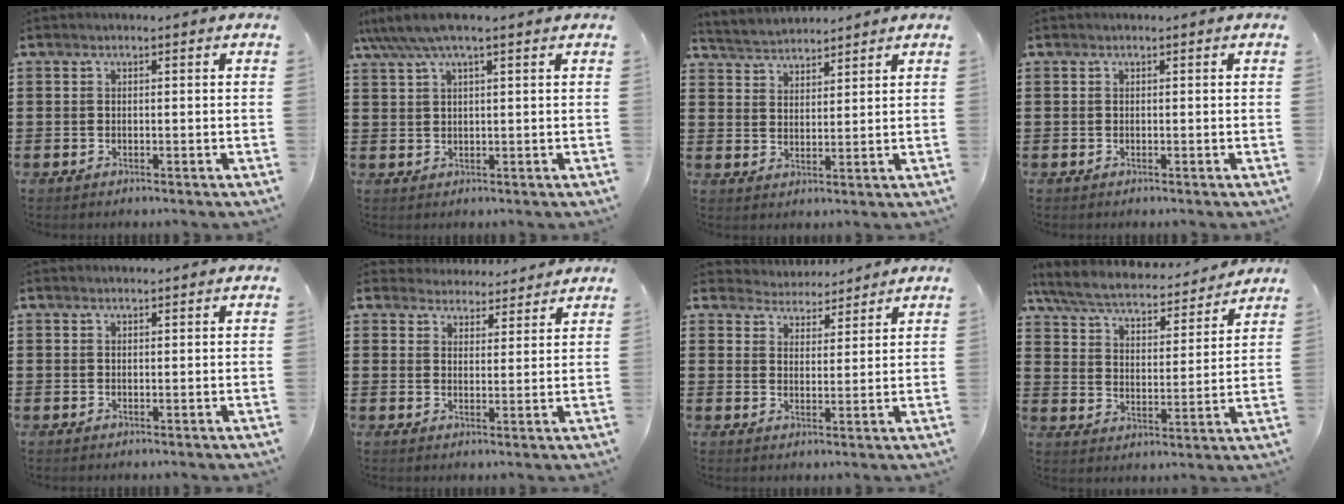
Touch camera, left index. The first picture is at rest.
{"total": 4.0, "force": [2.6, 0.5, 3.0], "torque": [-0.065, 0.003, 0.047]}
{"total": 3.4, "force": [3.3, 0.6, -0.2], "torque": [-0.011, -0.013, 0.060]}
{"total": 0.0}
{"total": 0.7, "force": [0.6, 0.0, 0.2], "torque": [-0.006, -0.001, 0.013]}
{"total": 3.6, "force": [3.6, 0.8, -0.1], "torque": [-0.014, -0.015, 0.066]}
{"total": 3.8, "force": [3.7, 0.9, -0.4], "torque": [-0.011, -0.018, 0.064]}
{"total": 6.0, "force": [5.4, 0.8, 2.3], "torque": [-0.071, -0.035, 0.089]}